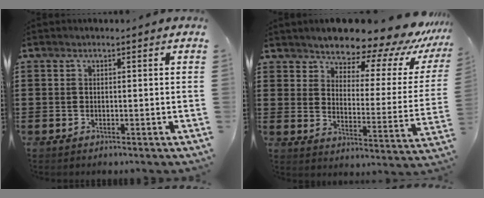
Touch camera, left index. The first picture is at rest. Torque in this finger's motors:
{"motor_torque": [2.14, 0.00, 1.05, 0.20]}